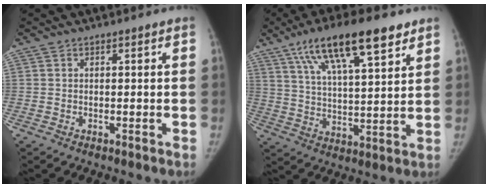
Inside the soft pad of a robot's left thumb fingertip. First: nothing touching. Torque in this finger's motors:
{"motor_torque": [0.52, -0.04, 1.33, -1.45, 0.13]}